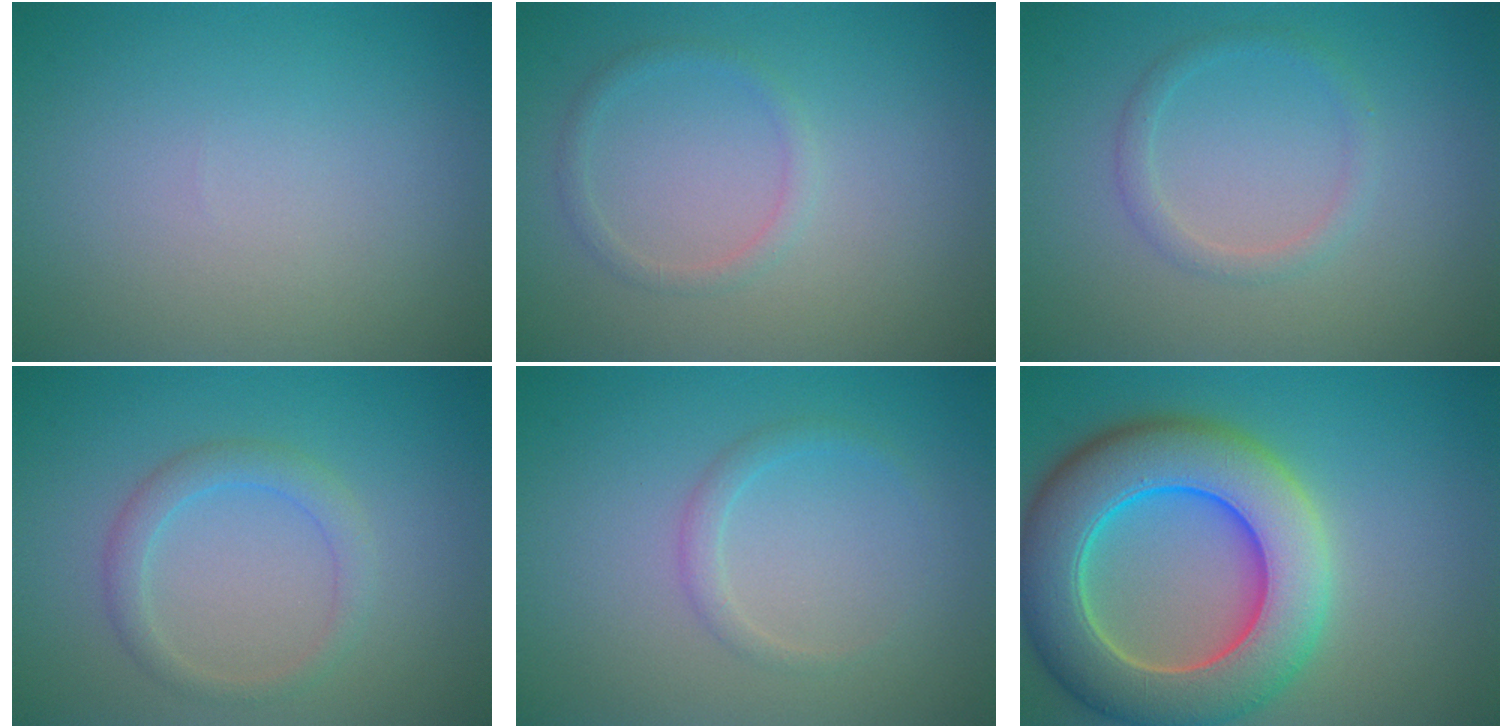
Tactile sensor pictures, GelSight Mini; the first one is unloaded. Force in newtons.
{"total": 1.2, "press": 1.2, "slide": 0.0}
{"total": 1.5, "press": 1.5, "slide": 0.1}
{"total": 2.2, "press": 2.2, "slide": 0.0}
{"total": 1.3, "press": 1.3, "slide": 0.1}
{"total": 11.2, "press": 11.2, "slide": 0.6}